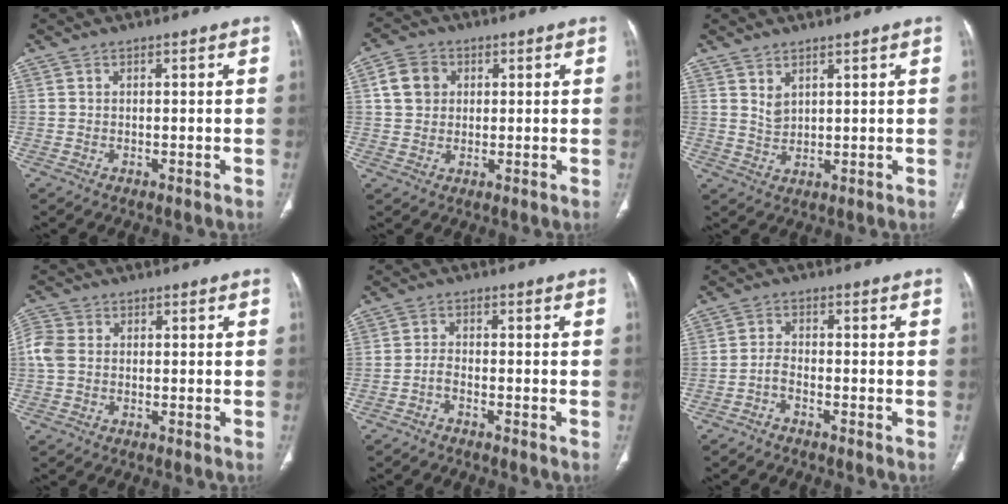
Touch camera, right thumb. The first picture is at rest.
{"total": 6.1, "force": [1.6, 5.0, 3.0], "torque": [-0.035, 0.002, 0.028]}
{"total": 3.0, "force": [2.1, 1.3, 1.7], "torque": [-0.026, -0.023, 0.049]}
{"total": 4.2, "force": [0.2, 3.3, 2.6], "torque": [-0.071, 0.010, -0.004]}
{"total": 1.9, "force": [-1.4, 0.7, 1.1], "torque": [-0.025, 0.016, -0.029]}
{"total": 2.2, "force": [-1.6, 0.8, 1.3], "torque": [-0.029, 0.018, -0.035]}